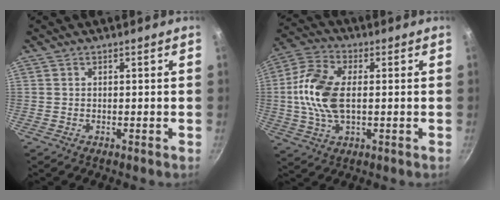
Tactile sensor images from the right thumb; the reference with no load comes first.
{"total": 13.0, "force": [0.3, 7.1, 10.8], "torque": [-0.217, 0.020, -0.005]}